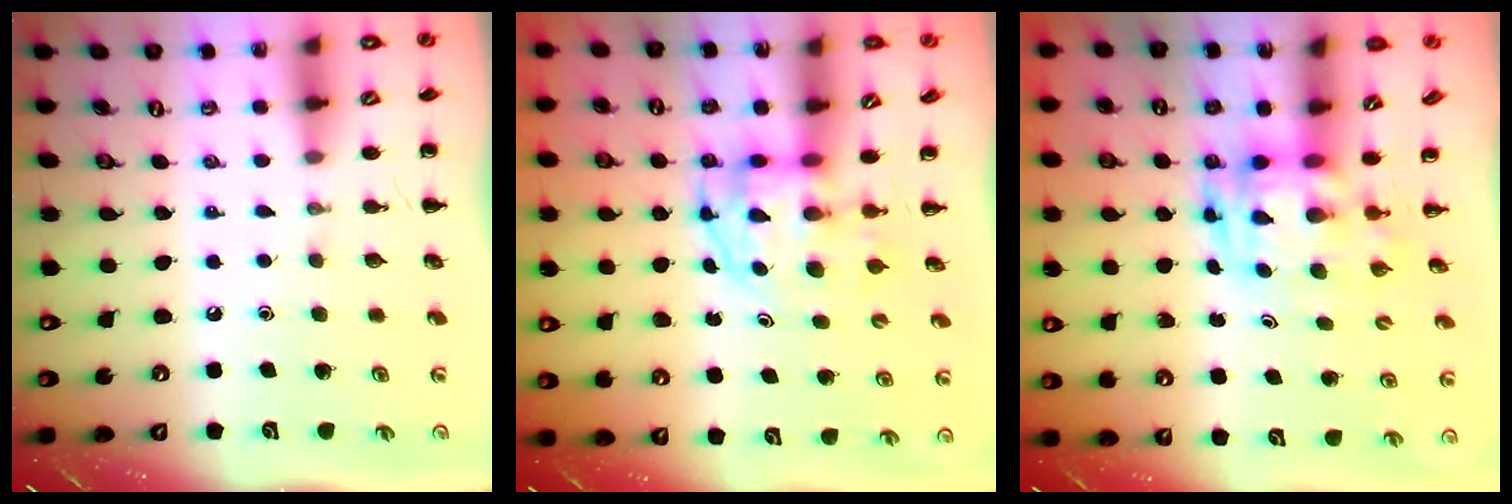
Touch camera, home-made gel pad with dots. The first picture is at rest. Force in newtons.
{"total": 3.5, "press": 3.4, "slide": 0.5}
{"total": 3.1, "press": 3.0, "slide": 0.7}